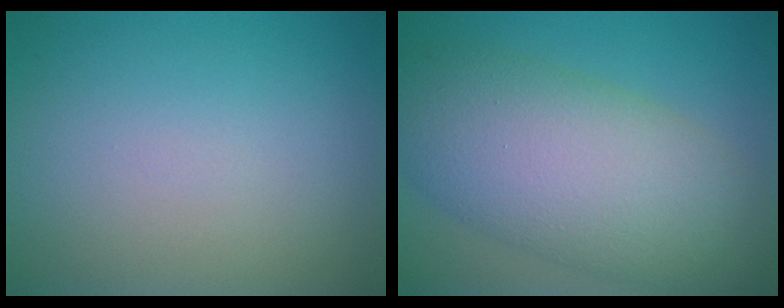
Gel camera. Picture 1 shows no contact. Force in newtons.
{"total": 10.4, "press": 10.4, "slide": 0.3}